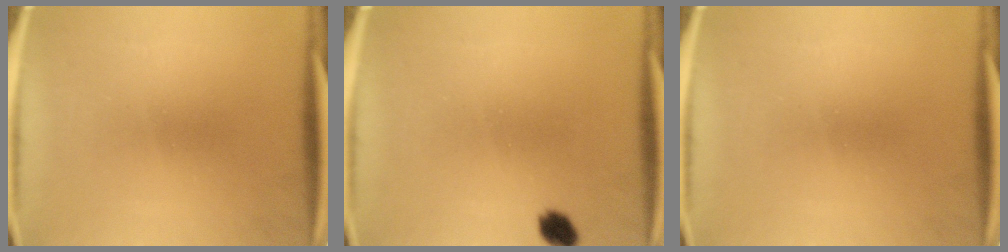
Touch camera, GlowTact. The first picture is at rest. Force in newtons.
{"total": 2.9}
{"total": 0.0}